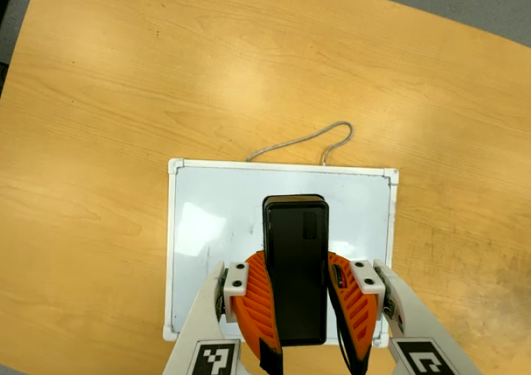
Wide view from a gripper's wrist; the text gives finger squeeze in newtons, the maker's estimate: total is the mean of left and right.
{"total": 8.8, "left": 7.8, "right": 9.8}